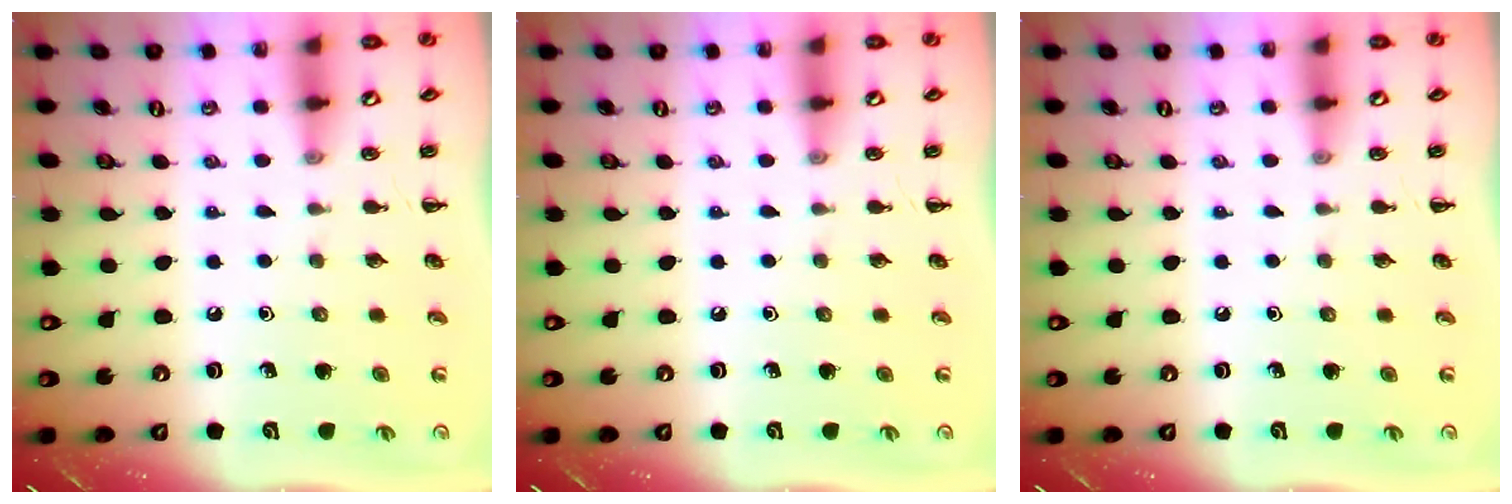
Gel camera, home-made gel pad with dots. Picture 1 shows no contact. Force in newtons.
{"total": 0.0}
{"total": 0.0}